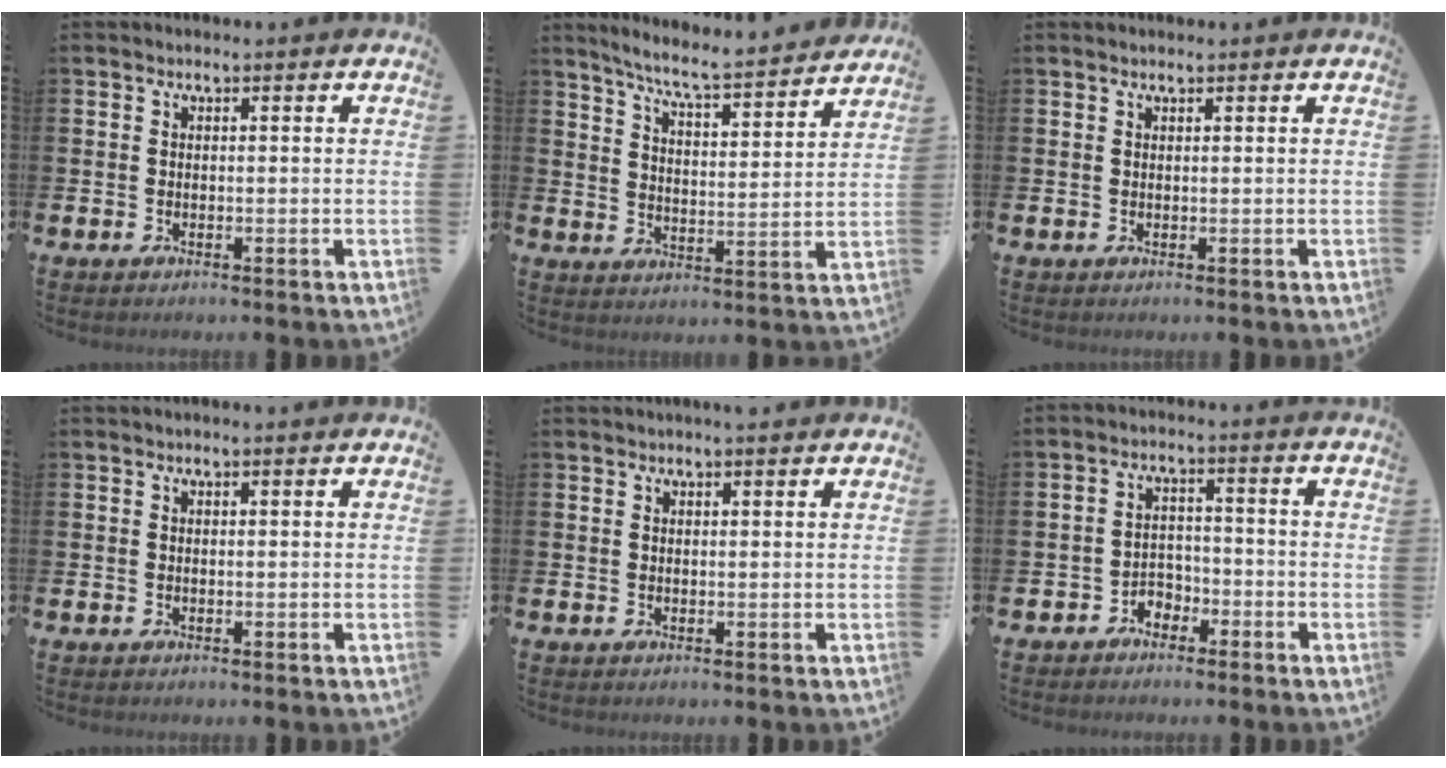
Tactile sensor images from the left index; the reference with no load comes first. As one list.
[{"total": 7.0, "force": [6.6, 0.1, 2.3], "torque": [-0.066, -0.051, 0.110]}, {"total": 0.6, "force": [0.6, 0.1, 0.2], "torque": [-0.003, 0.001, 0.010]}, {"total": 0.7, "force": [0.6, 0.0, 0.3], "torque": [-0.005, 0.001, 0.010]}, {"total": 1.6, "force": [1.5, 0.0, 0.4], "torque": [-0.001, -0.004, 0.026]}, {"total": 2.6, "force": [-2.2, 1.5, 0.3], "torque": [-0.019, 0.006, -0.047]}]